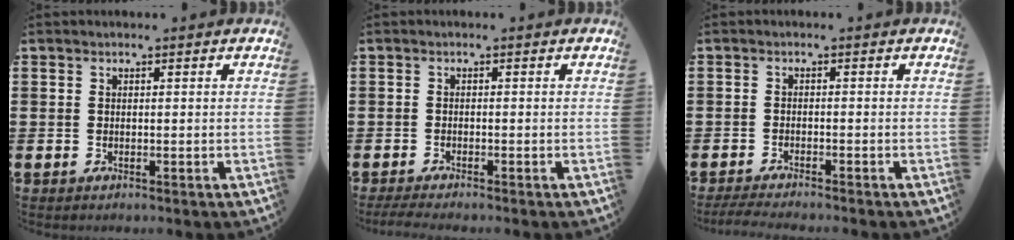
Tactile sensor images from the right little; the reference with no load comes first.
{"total": 1.3, "force": [-0.9, 0.1, 0.9], "torque": [-0.014, -0.002, -0.017]}
{"total": 1.7, "force": [-1.5, -0.1, 0.8], "torque": [-0.011, 0.002, -0.029]}